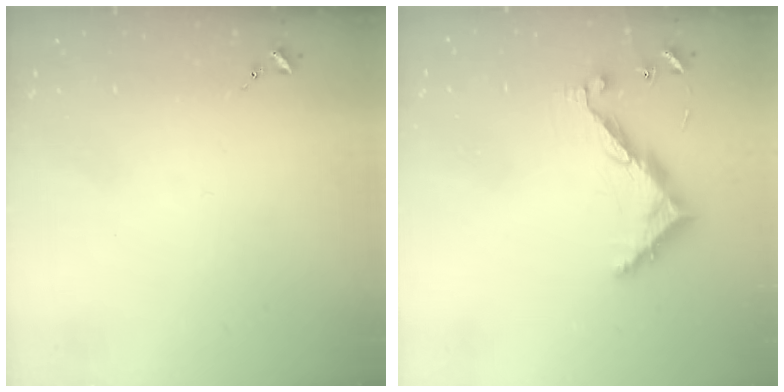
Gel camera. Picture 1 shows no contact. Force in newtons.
{"total": 9.3, "press": 9.3, "slide": 0.3}